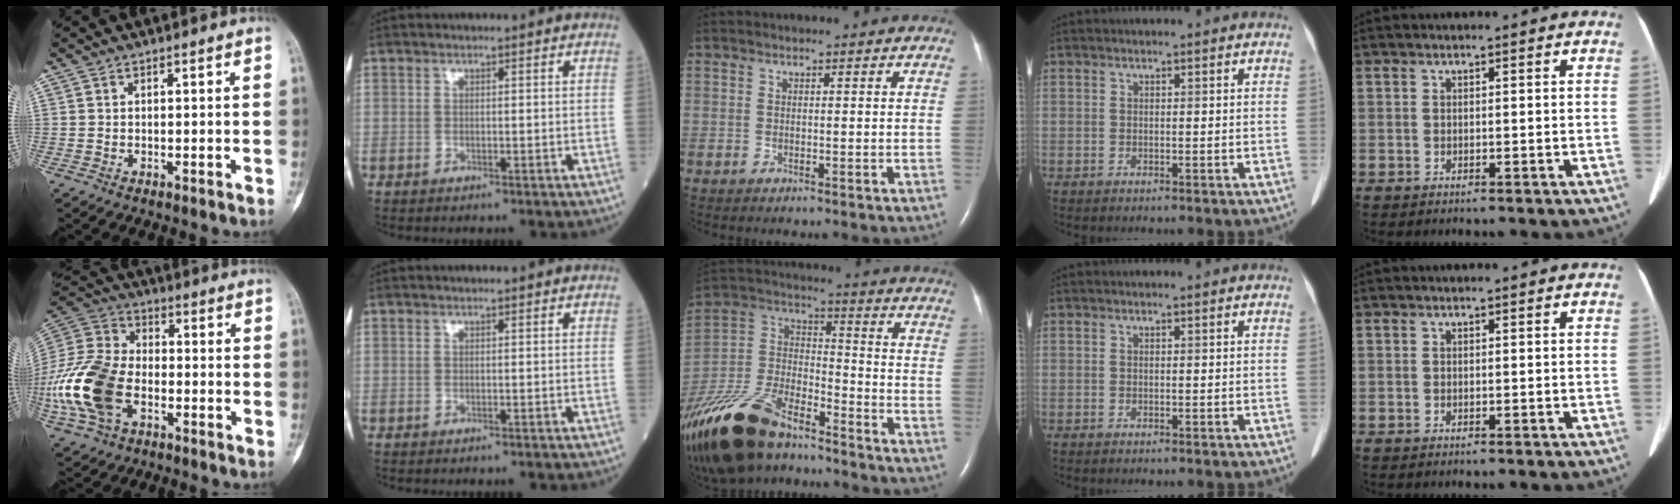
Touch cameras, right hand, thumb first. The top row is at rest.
{"thumb": {"total": 20.2, "force": [-5.5, 13.0, 14.6], "torque": [-0.332, 0.016, -0.101]}, "middle": {"total": 23.3, "force": [-17.4, 8.2, 13.1], "torque": [-0.330, -0.026, -0.327]}}